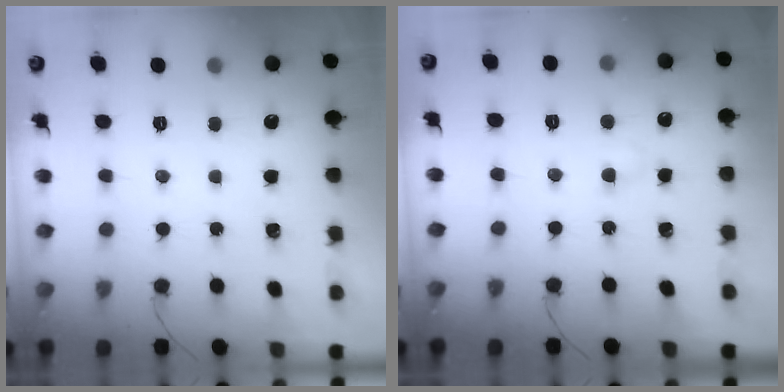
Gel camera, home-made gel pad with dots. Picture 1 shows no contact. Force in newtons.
{"total": 2.4, "press": 2.2, "slide": 1.0}